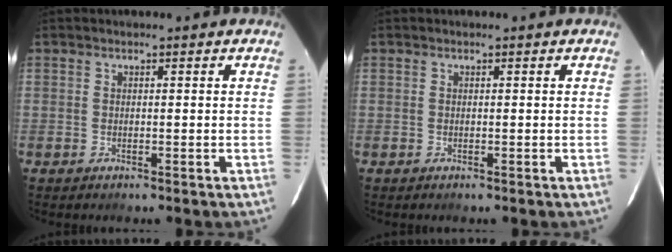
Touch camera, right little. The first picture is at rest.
{"total": 0.0}